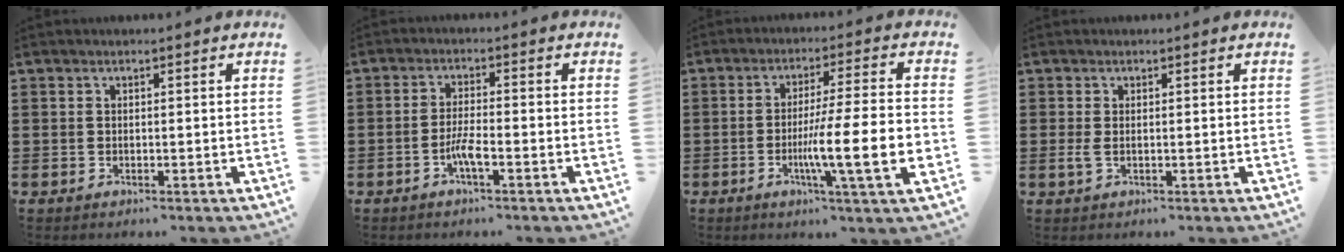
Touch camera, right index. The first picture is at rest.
{"total": 3.6, "force": [-1.9, 0.6, 3.1], "torque": [-0.067, -0.004, -0.037]}
{"total": 12.1, "force": [-3.0, 0.7, 11.7], "torque": [-0.199, -0.016, -0.057]}
{"total": 1.4, "force": [-0.1, 0.4, 1.3], "torque": [-0.034, -0.005, -0.004]}